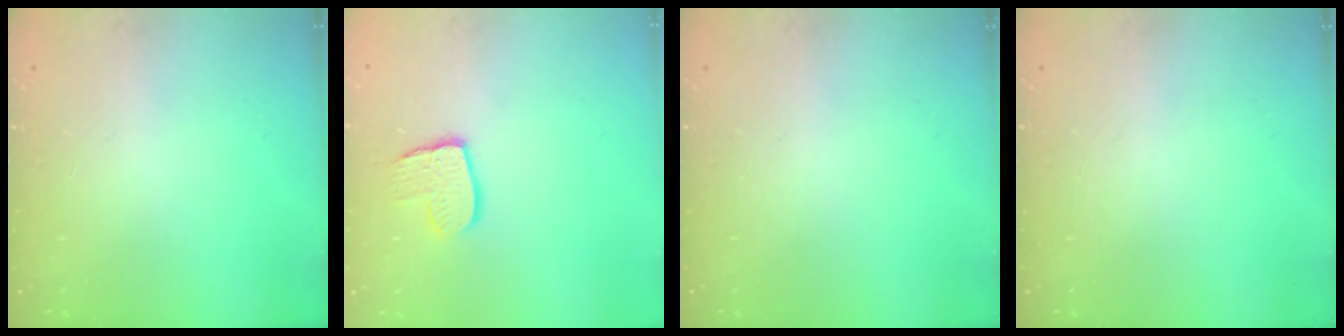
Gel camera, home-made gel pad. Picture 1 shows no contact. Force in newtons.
{"total": 9.8, "press": 9.8, "slide": 0.9}
{"total": 0.0}
{"total": 0.0}